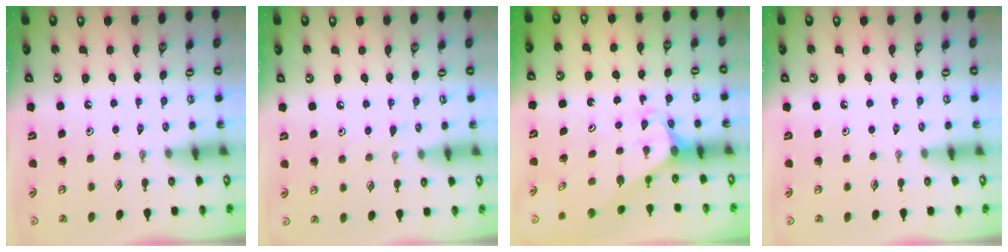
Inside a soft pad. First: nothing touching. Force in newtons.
{"total": 4.9, "press": 4.8, "slide": 0.5}
{"total": 1.9, "press": 1.9, "slide": 0.1}
{"total": 0.0}